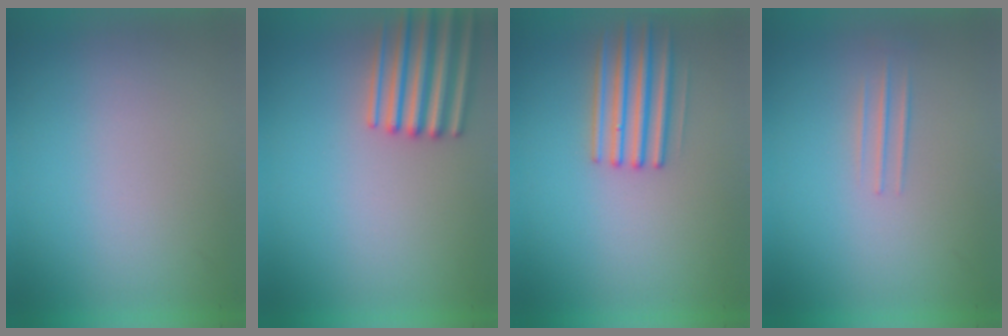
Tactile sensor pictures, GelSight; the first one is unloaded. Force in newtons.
{"total": 4.3}
{"total": 3.2}
{"total": 1.4}